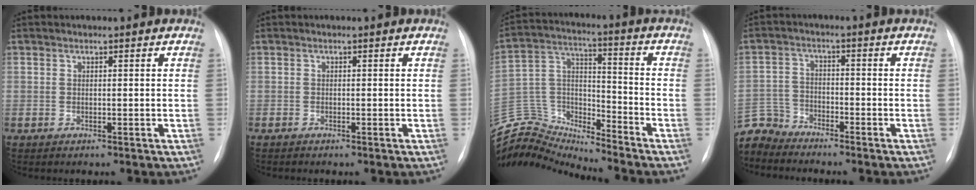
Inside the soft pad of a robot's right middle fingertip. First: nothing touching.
{"total": 0.0}
{"total": 15.3, "force": [-15.3, 0.7, 0.5], "torque": [-0.018, 0.056, -0.282]}
{"total": 6.9, "force": [-6.7, 1.2, -0.8], "torque": [0.010, 0.007, -0.139]}